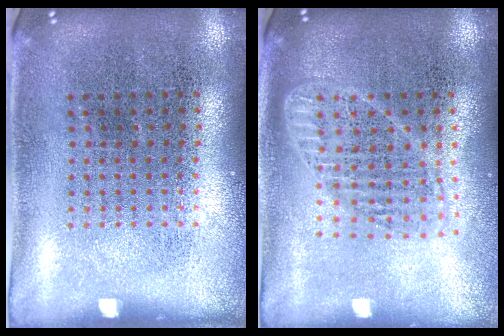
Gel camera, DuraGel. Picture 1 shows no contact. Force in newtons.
{"total": 1.8, "press": 1.5, "slide": 0.9}